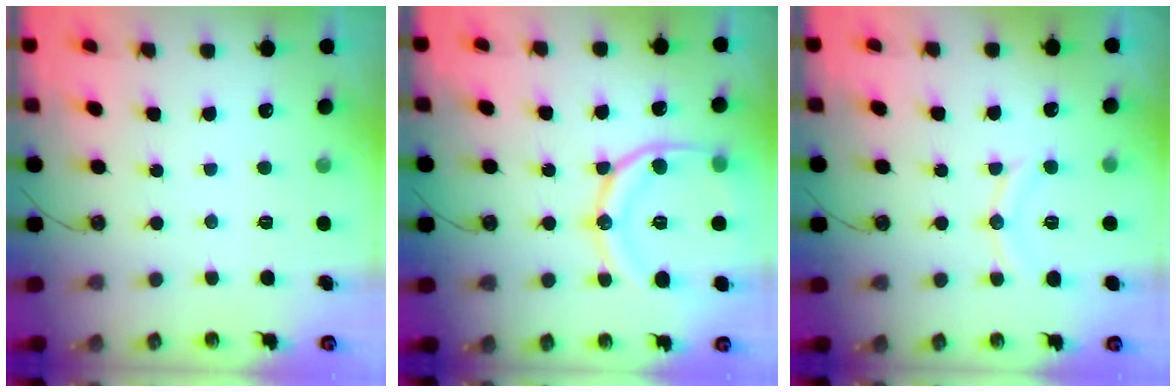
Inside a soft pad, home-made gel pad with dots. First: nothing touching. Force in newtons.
{"total": 16.7, "press": 16.6, "slide": 1.8}
{"total": 8.0, "press": 8.0, "slide": 0.9}